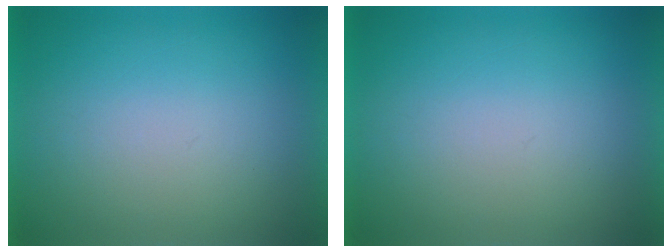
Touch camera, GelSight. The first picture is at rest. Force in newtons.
{"total": 0.0}